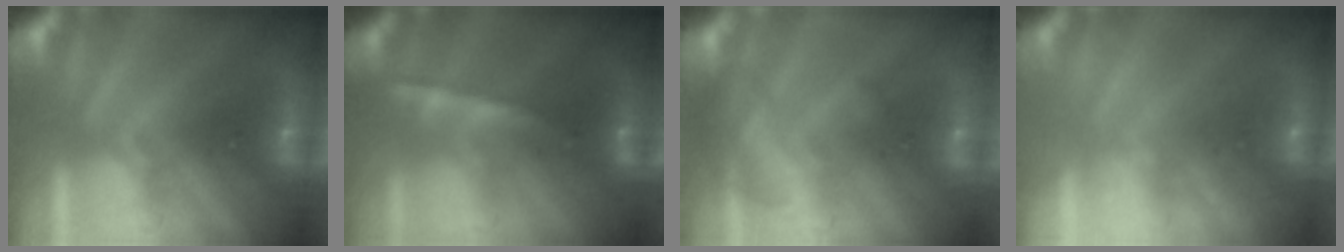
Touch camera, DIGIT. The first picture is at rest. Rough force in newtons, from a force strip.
{"total": 7.7}
{"total": 2.7}
{"total": 2.1}